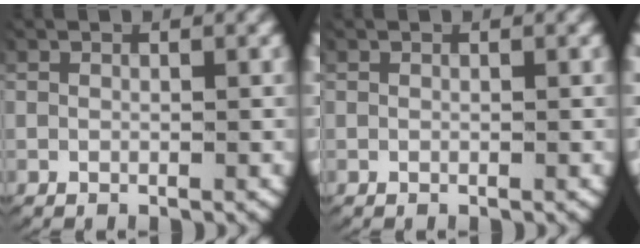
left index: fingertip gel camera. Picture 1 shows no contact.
{"total": 0.0}